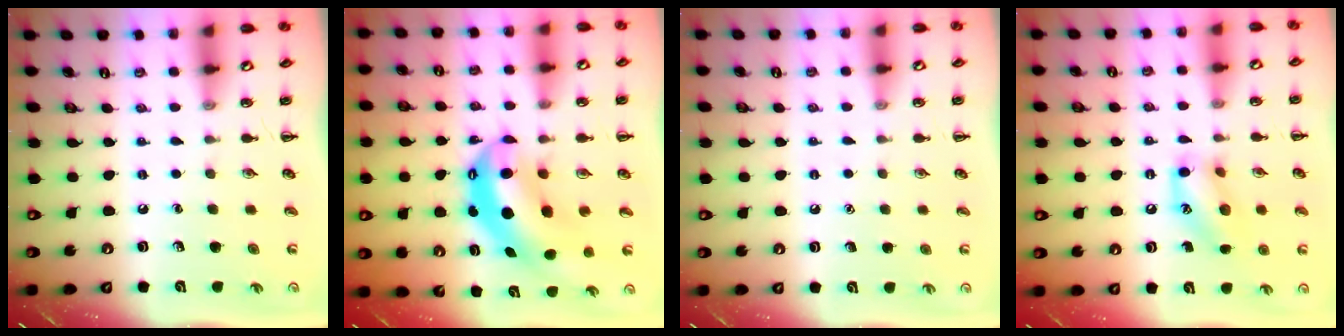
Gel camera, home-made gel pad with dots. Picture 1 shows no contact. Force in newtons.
{"total": 10.2, "press": 10.0, "slide": 2.2}
{"total": 1.4, "press": 1.4, "slide": 0.1}
{"total": 13.1, "press": 12.9, "slide": 2.2}